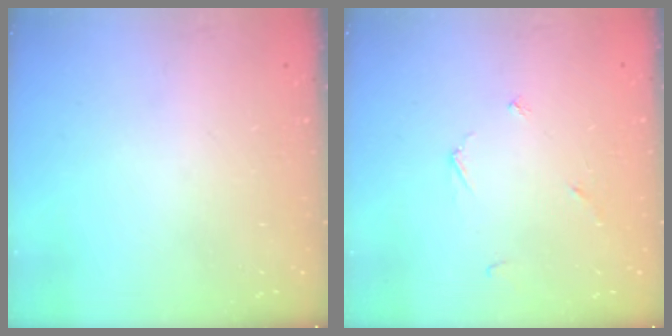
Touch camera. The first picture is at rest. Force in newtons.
{"total": 3.4, "press": 3.4, "slide": 0.3}